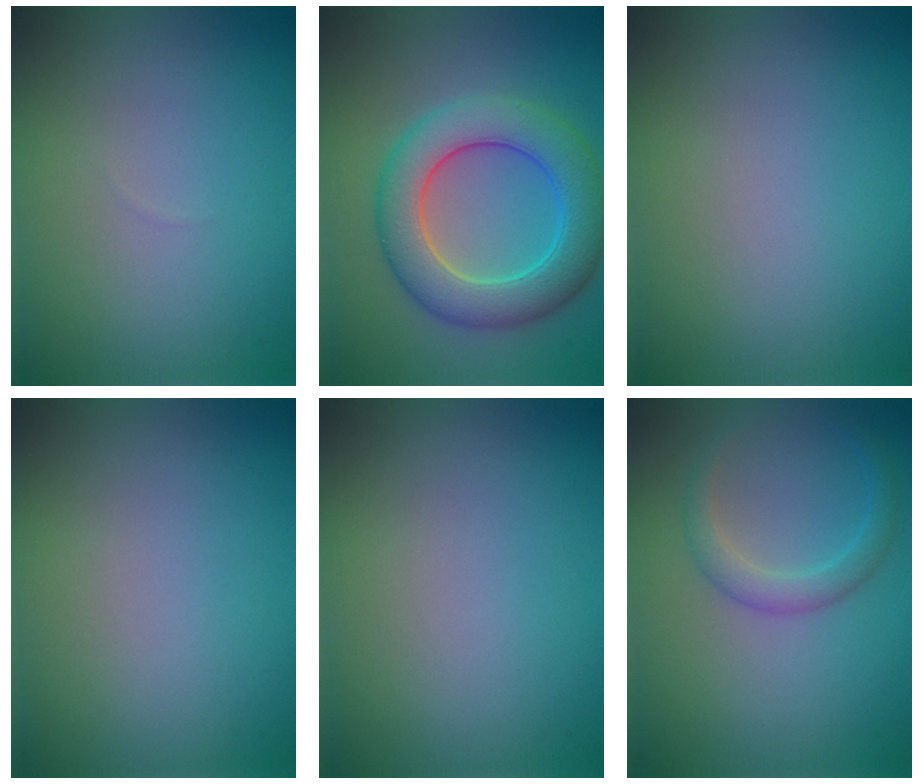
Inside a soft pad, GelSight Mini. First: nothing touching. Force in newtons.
{"total": 7.3, "press": 7.3, "slide": 0.2}
{"total": 0.0}
{"total": 0.0}
{"total": 0.0}
{"total": 2.2, "press": 2.2, "slide": 0.0}